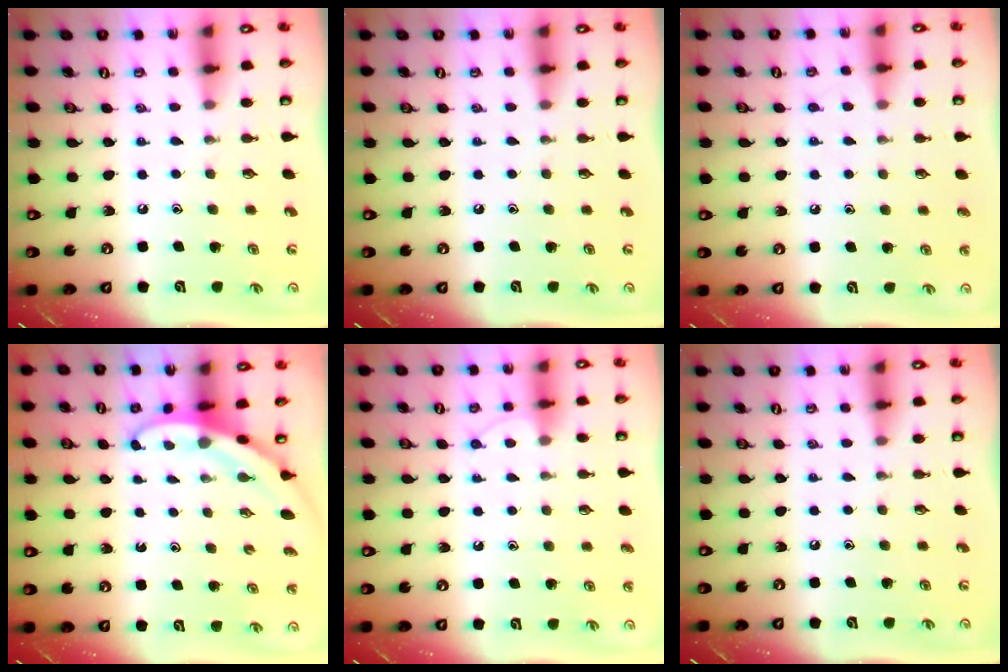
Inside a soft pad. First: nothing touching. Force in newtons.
{"total": 0.0}
{"total": 5.4, "press": 5.4, "slide": 0.7}
{"total": 3.5, "press": 3.5, "slide": 0.1}
{"total": 5.3, "press": 5.3, "slide": 0.5}
{"total": 0.0}